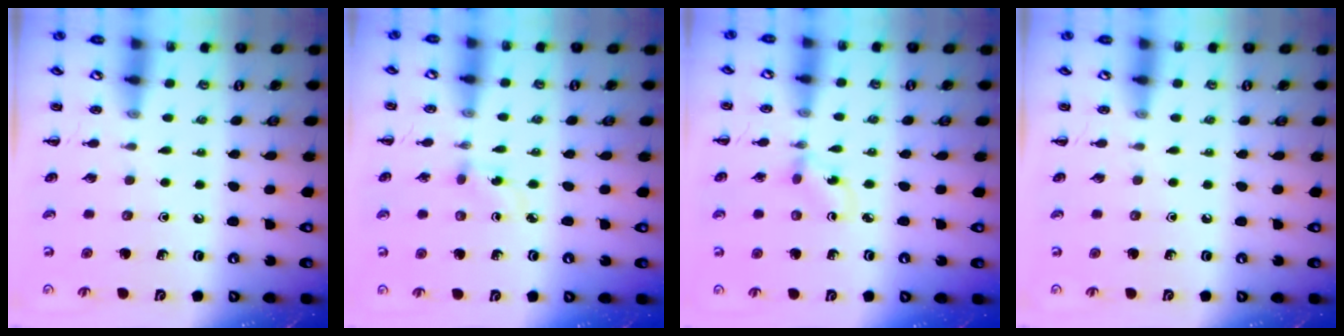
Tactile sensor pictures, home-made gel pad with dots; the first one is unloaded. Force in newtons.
{"total": 3.6, "press": 3.3, "slide": 1.5}
{"total": 1.7, "press": 1.6, "slide": 0.7}
{"total": 0.0}